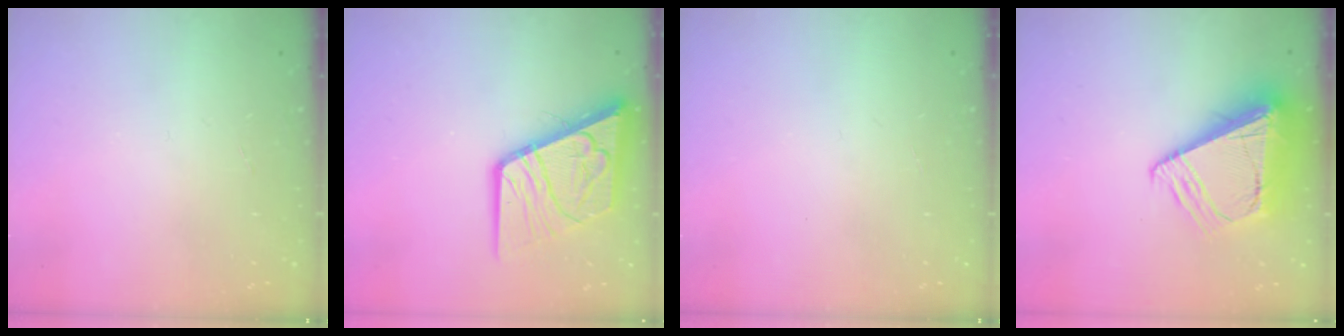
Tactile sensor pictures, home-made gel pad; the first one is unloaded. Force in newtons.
{"total": 16.8, "press": 16.7, "slide": 2.0}
{"total": 0.0}
{"total": 14.3, "press": 14.1, "slide": 1.9}